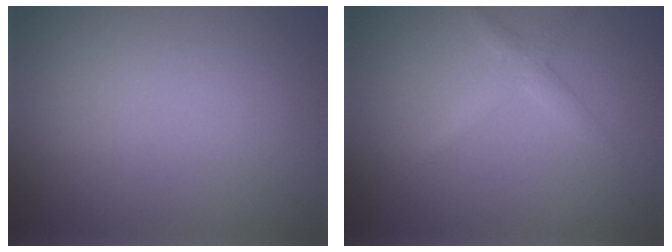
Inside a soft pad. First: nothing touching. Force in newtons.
{"total": 1.8, "press": 1.8, "slide": 0.1}